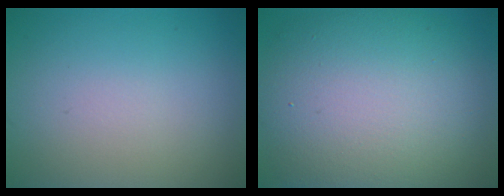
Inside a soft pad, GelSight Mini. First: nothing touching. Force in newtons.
{"total": 12.4, "press": 12.3, "slide": 1.4}